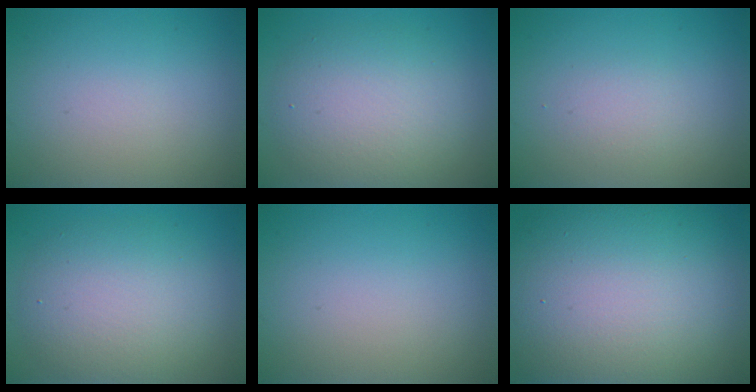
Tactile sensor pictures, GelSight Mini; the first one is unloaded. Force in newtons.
{"total": 5.8, "press": 5.8, "slide": 0.2}
{"total": 1.3, "press": 1.3, "slide": 0.0}
{"total": 6.2, "press": 6.1, "slide": 0.5}
{"total": 0.0}
{"total": 17.6, "press": 17.6, "slide": 1.0}